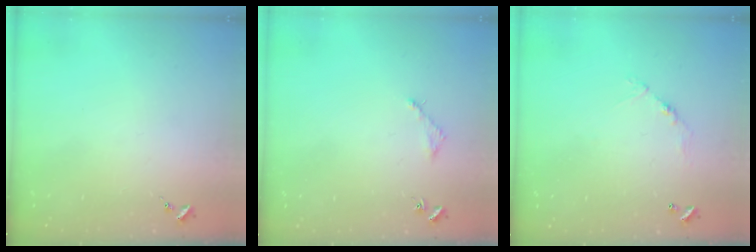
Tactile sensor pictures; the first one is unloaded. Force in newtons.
{"total": 3.0, "press": 3.0, "slide": 0.4}
{"total": 6.7, "press": 6.7, "slide": 0.5}